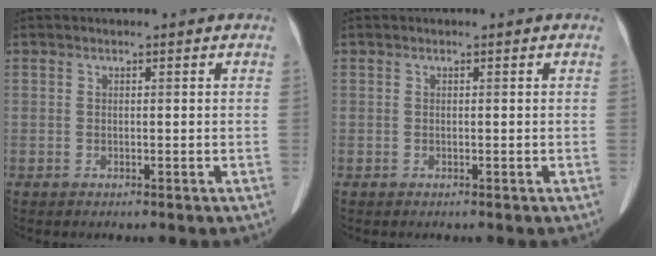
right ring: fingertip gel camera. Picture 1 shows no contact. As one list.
[{"total": 0.0}]